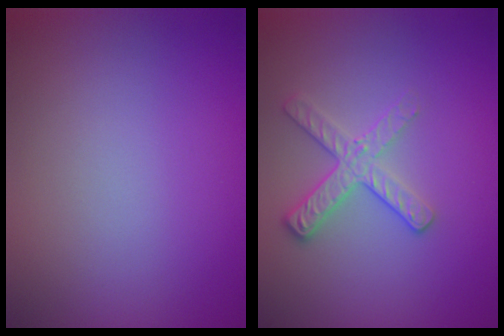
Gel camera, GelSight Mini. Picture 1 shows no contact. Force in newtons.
{"total": 2.7, "press": 2.4, "slide": 1.2}